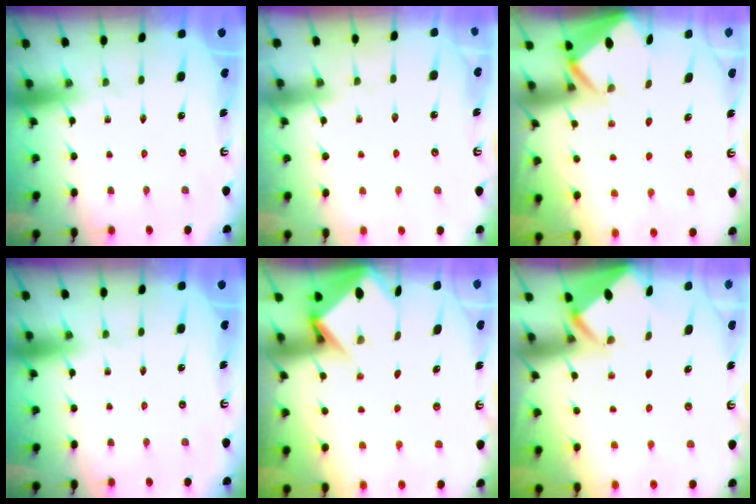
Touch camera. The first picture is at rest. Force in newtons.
{"total": 2.6, "press": 2.6, "slide": 0.4}
{"total": 3.4, "press": 3.4, "slide": 0.3}
{"total": 0.0}
{"total": 4.3, "press": 4.3, "slide": 0.3}
{"total": 2.5, "press": 2.5, "slide": 0.1}